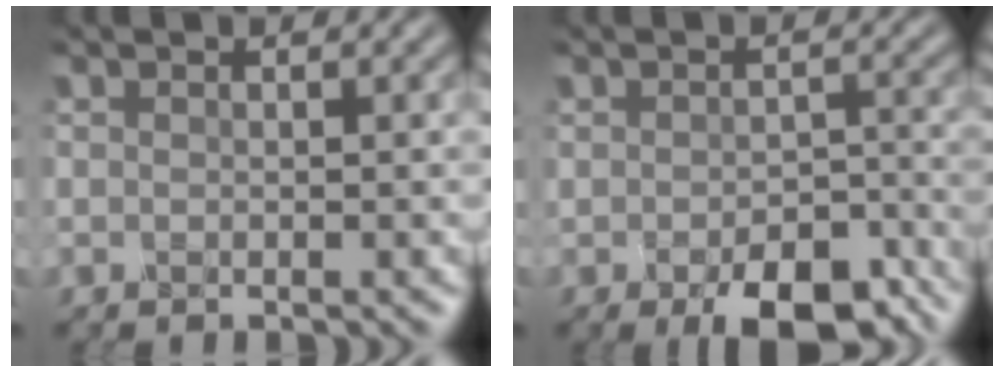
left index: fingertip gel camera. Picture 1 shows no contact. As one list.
[{"total": 6.0, "force": [-3.7, 2.8, 3.8], "torque": [-0.050, -0.012, -0.046]}]